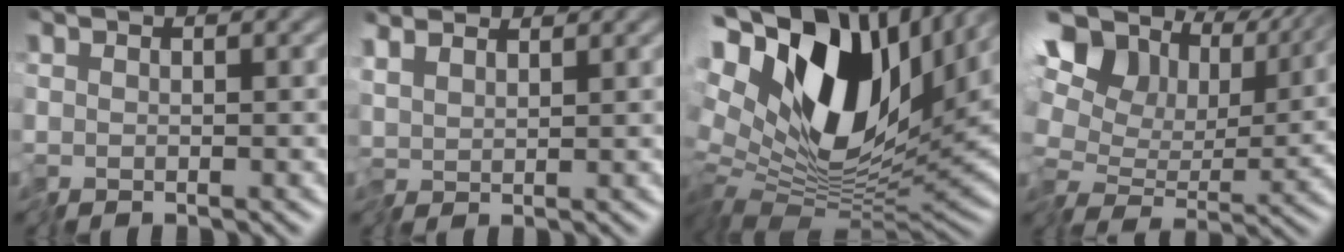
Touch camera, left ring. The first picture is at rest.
{"total": 3.0, "force": [2.5, 1.1, 1.3], "torque": [-0.035, 0.012, 0.039]}
{"total": 15.6, "force": [2.2, 9.5, 12.2], "torque": [-0.227, 0.006, 0.031]}
{"total": 12.1, "force": [4.3, 8.3, 7.7], "torque": [-0.176, 0.016, 0.078]}